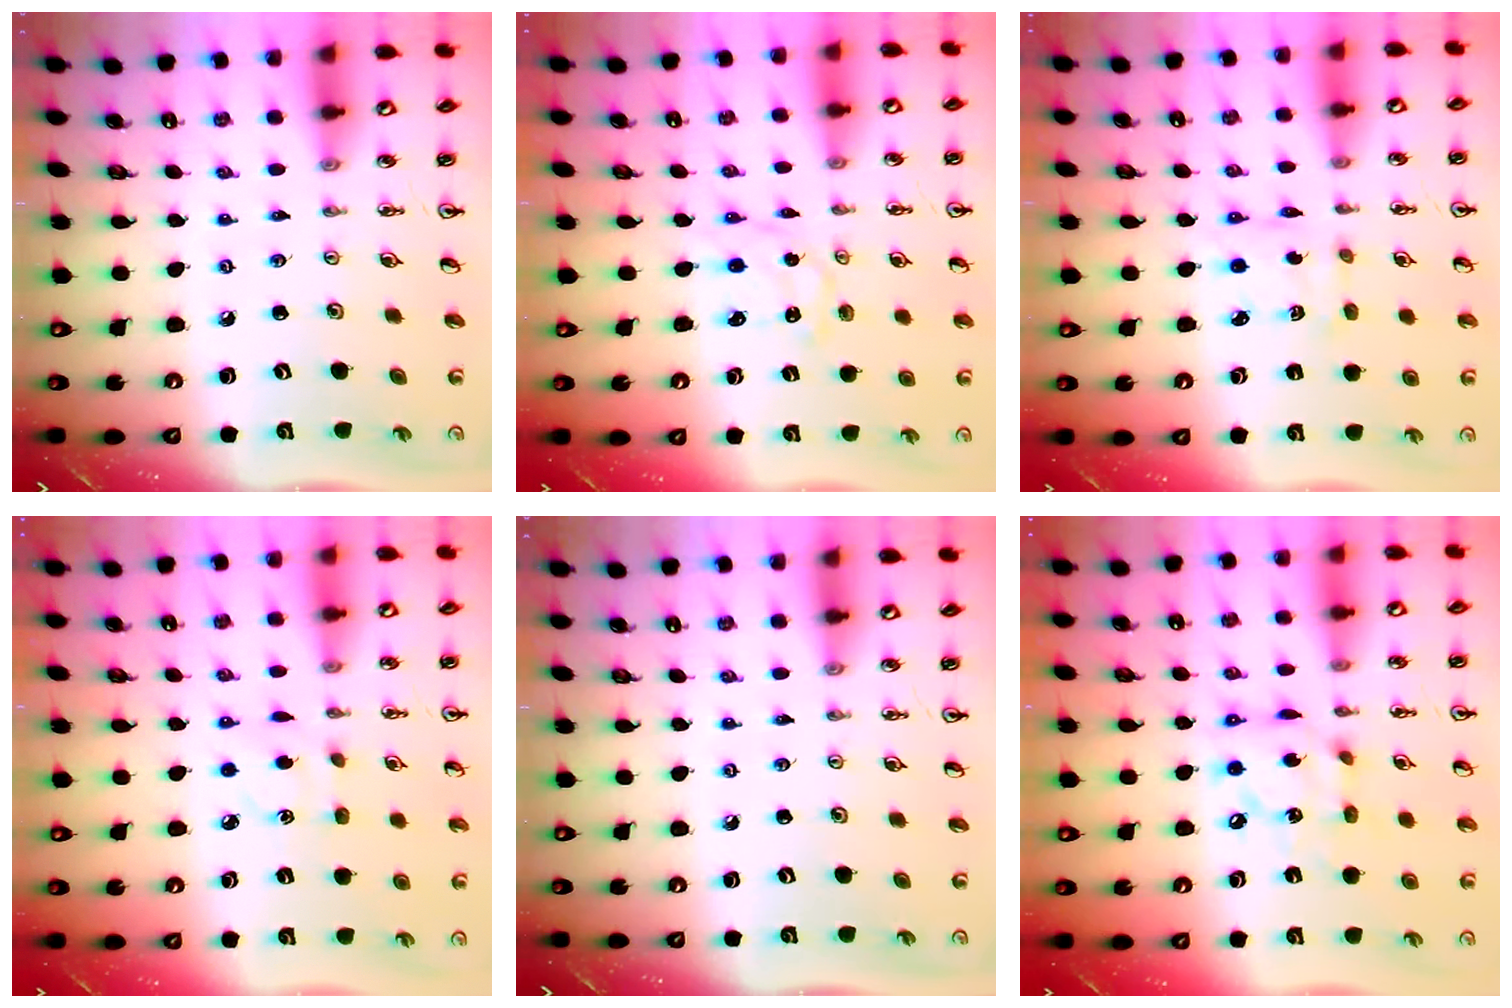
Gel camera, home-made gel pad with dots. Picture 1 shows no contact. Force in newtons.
{"total": 1.5, "press": 1.5, "slide": 0.1}
{"total": 2.1, "press": 2.0, "slide": 0.4}
{"total": 5.2, "press": 5.1, "slide": 0.6}
{"total": 0.0}
{"total": 10.9, "press": 10.9, "slide": 0.9}